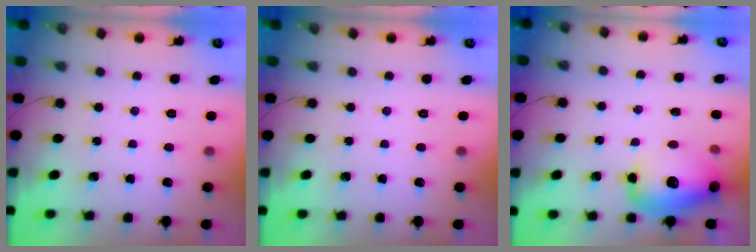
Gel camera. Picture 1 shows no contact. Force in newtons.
{"total": 0.0}
{"total": 14.9, "press": 14.4, "slide": 4.1}